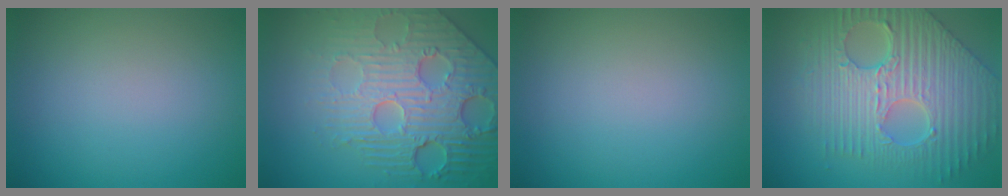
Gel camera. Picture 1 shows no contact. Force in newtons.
{"total": 8.1, "press": 6.1, "slide": 5.4}
{"total": 0.0}
{"total": 9.9, "press": 6.9, "slide": 7.0}